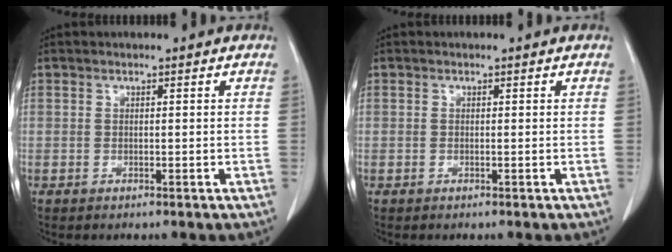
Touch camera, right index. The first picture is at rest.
{"total": 0.0}